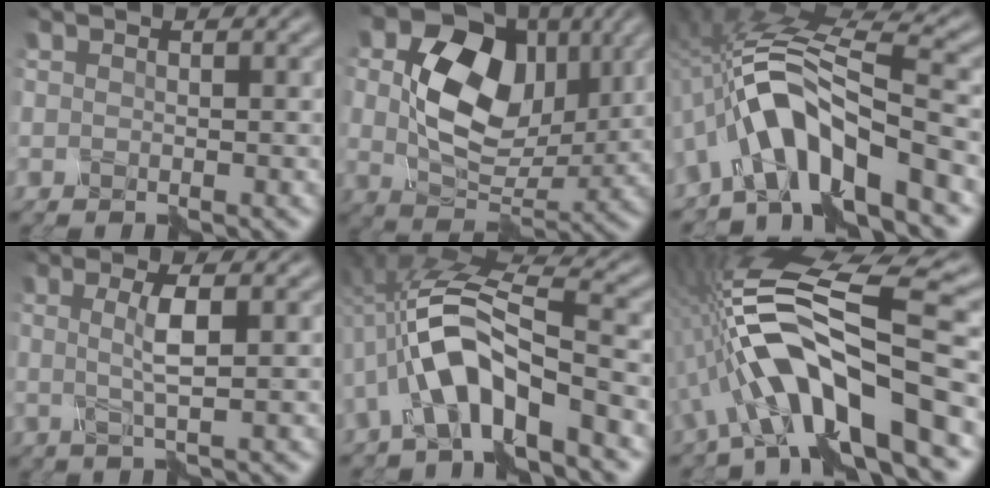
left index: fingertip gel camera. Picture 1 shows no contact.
{"total": 11.3, "force": [2.6, 7.9, 7.7], "torque": [-0.150, -0.007, 0.049]}
{"total": 8.4, "force": [-4.4, 2.2, 6.8], "torque": [-0.128, 0.021, -0.083]}
{"total": 2.5, "force": [0.3, 0.0, 2.5], "torque": [-0.059, -0.002, 0.007]}
{"total": 7.4, "force": [-3.4, 2.1, 6.3], "torque": [-0.133, 0.019, -0.060]}
{"total": 12.2, "force": [-4.6, 3.3, 10.9], "torque": [-0.196, 0.022, -0.086]}